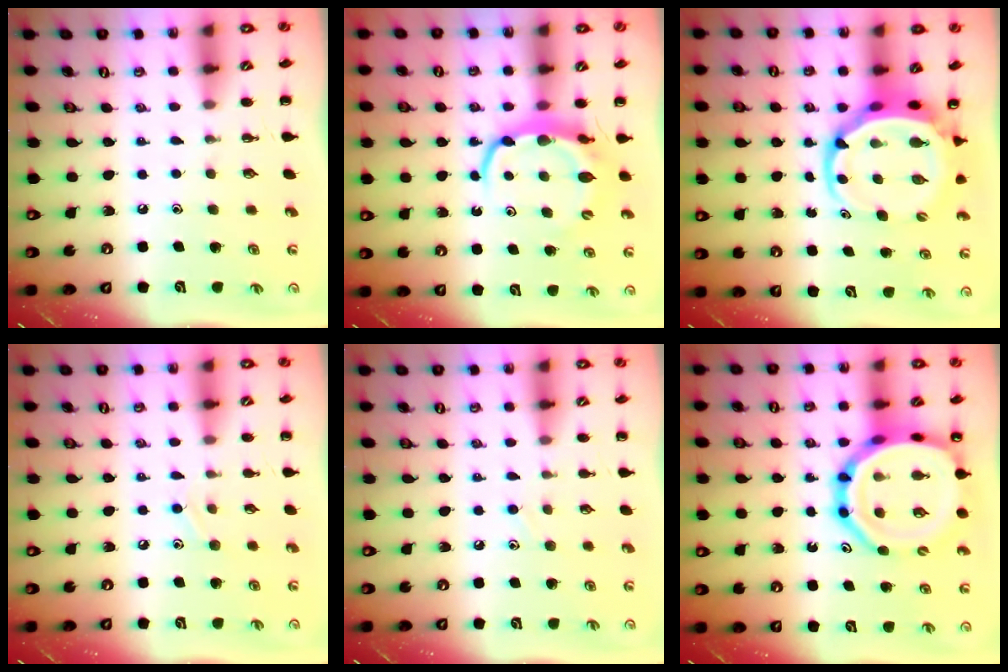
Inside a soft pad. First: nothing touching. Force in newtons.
{"total": 7.4, "press": 7.3, "slide": 1.0}
{"total": 7.2, "press": 7.0, "slide": 1.8}
{"total": 6.5, "press": 6.2, "slide": 1.9}
{"total": 6.5, "press": 6.1, "slide": 2.3}
{"total": 22.1, "press": 21.6, "slide": 4.2}